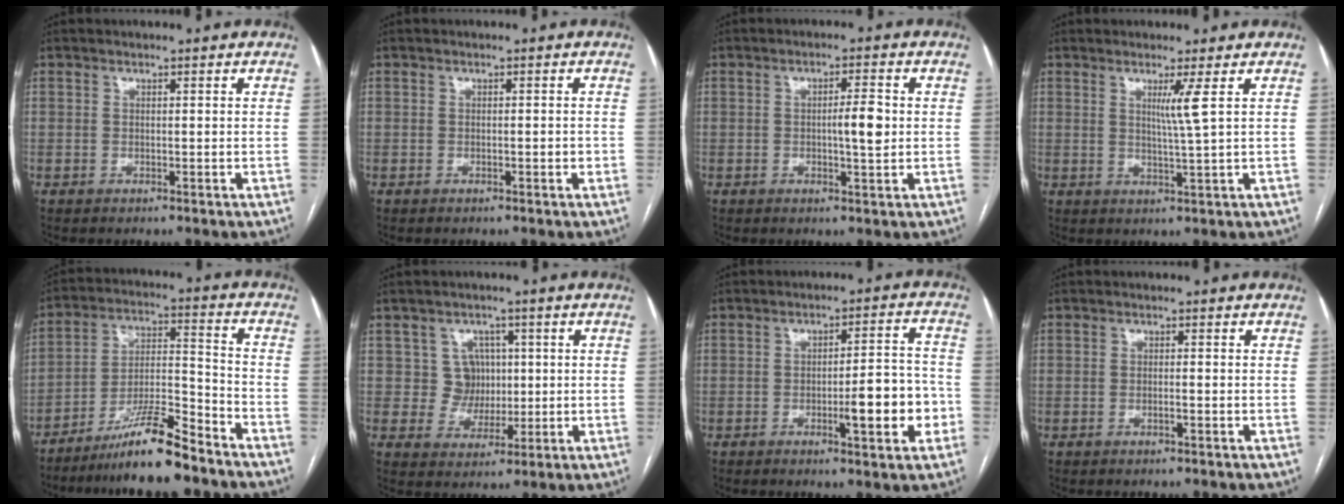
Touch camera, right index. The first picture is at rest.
{"total": 1.0, "force": [-0.4, 0.2, 0.9], "torque": [-0.014, 0.002, -0.006]}
{"total": 4.2, "force": [-0.1, 0.5, 4.2], "torque": [-0.064, 0.001, -0.002]}
{"total": 3.4, "force": [1.2, -1.3, 2.8], "torque": [-0.054, -0.013, 0.026]}
{"total": 12.3, "force": [-9.9, 0.6, 7.4], "torque": [-0.131, -0.007, -0.175]}
{"total": 4.5, "force": [1.0, 4.3, 0.8], "torque": [-0.005, 0.012, 0.021]}
{"total": 9.2, "force": [-3.0, 1.5, 8.6], "torque": [-0.119, 0.012, -0.040]}
{"total": 0.9, "force": [-0.5, -0.1, 0.8], "torque": [-0.015, 0.001, -0.008]}